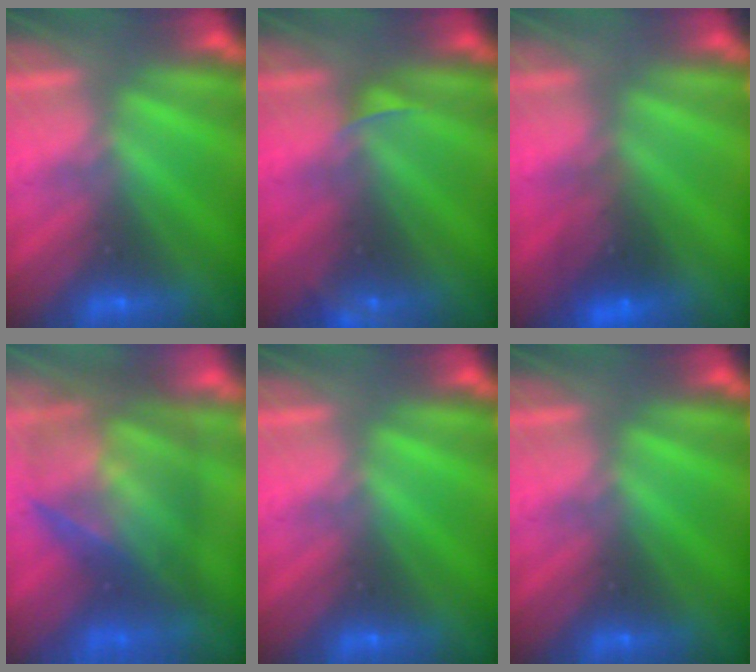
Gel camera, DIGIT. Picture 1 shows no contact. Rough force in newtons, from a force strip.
{"total": 2.5}
{"total": 8.0}
{"total": 7.8}
{"total": 0.0}
{"total": 0.0}